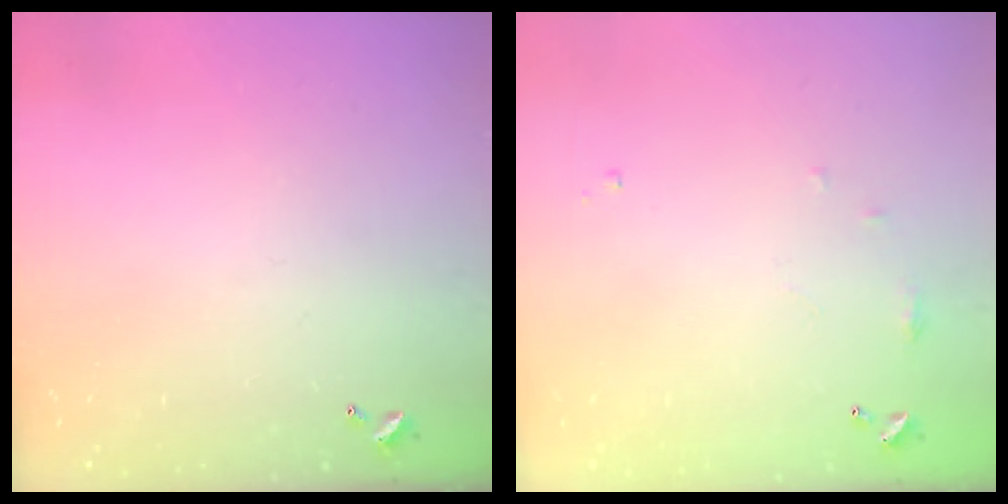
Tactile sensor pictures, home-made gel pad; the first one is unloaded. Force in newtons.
{"total": 6.7, "press": 6.6, "slide": 0.9}